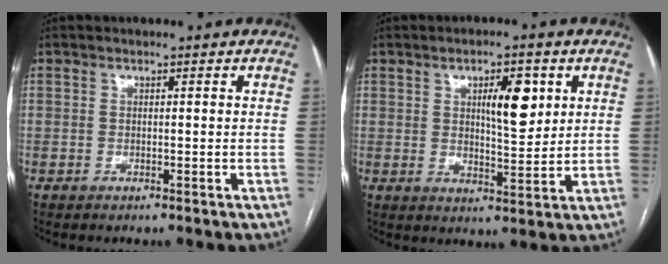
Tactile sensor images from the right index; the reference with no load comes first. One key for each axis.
{"total": 7.1, "fx": 2.5, "fy": 2.2, "fz": 6.2, "tx": -0.098, "ty": 0.001, "tz": 0.042}